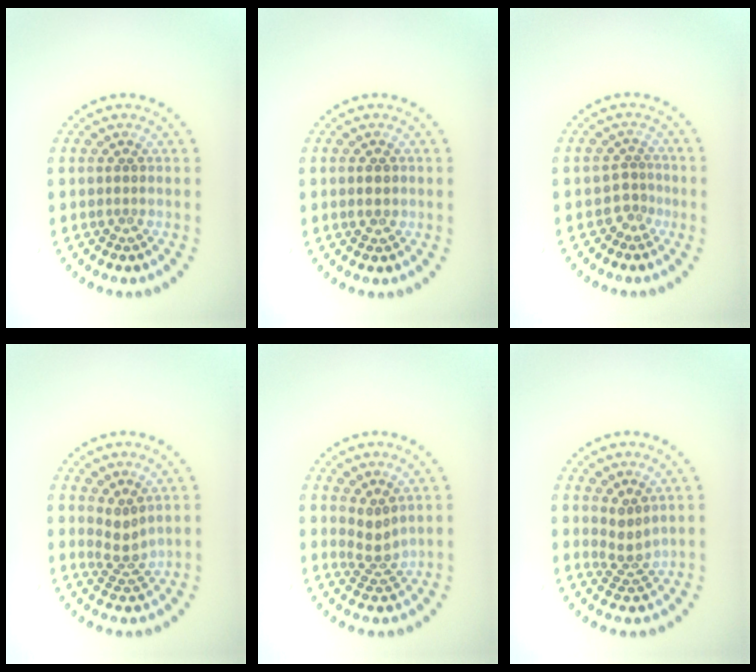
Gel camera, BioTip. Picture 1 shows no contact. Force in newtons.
{"total": 1.1, "press": 1.1, "slide": 0.1}
{"total": 1.7, "press": 1.1, "slide": 1.3}
{"total": 2.2, "press": 1.6, "slide": 1.5}
{"total": 2.2, "press": 1.6, "slide": 1.5}
{"total": 2.2, "press": 1.5, "slide": 1.6}